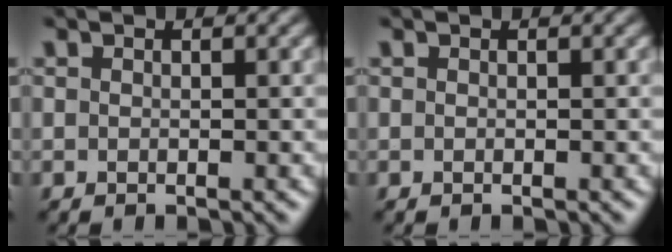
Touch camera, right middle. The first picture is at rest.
{"total": 0.0}